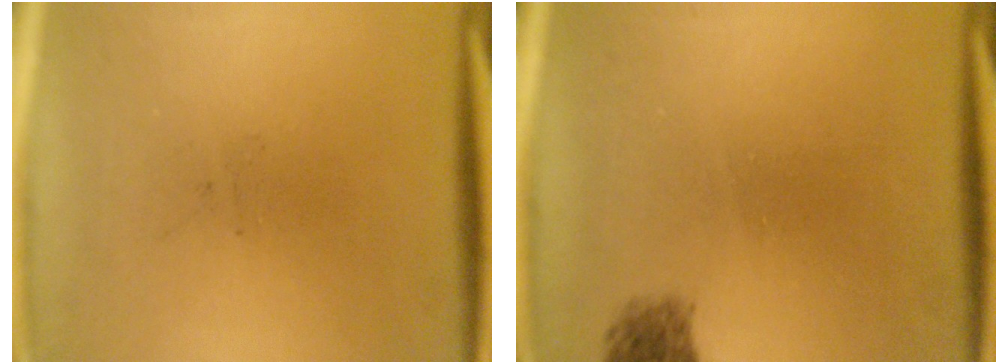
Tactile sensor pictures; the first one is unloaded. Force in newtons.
{"total": 1.8}